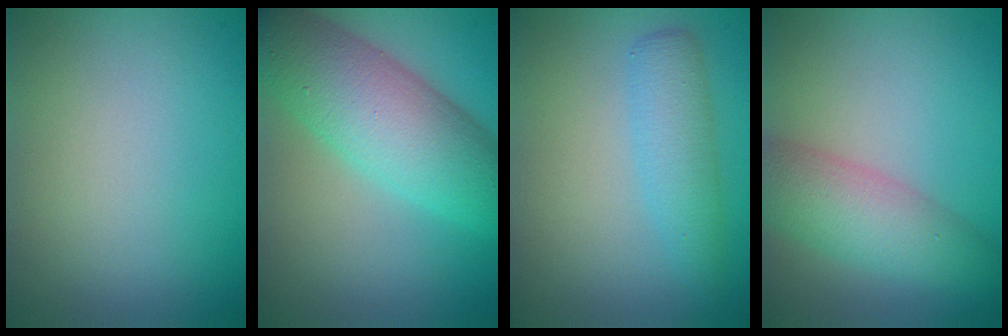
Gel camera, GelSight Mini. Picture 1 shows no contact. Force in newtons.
{"total": 8.5, "press": 8.5, "slide": 0.2}
{"total": 2.9, "press": 2.9, "slide": 0.1}
{"total": 5.3, "press": 5.3, "slide": 0.2}